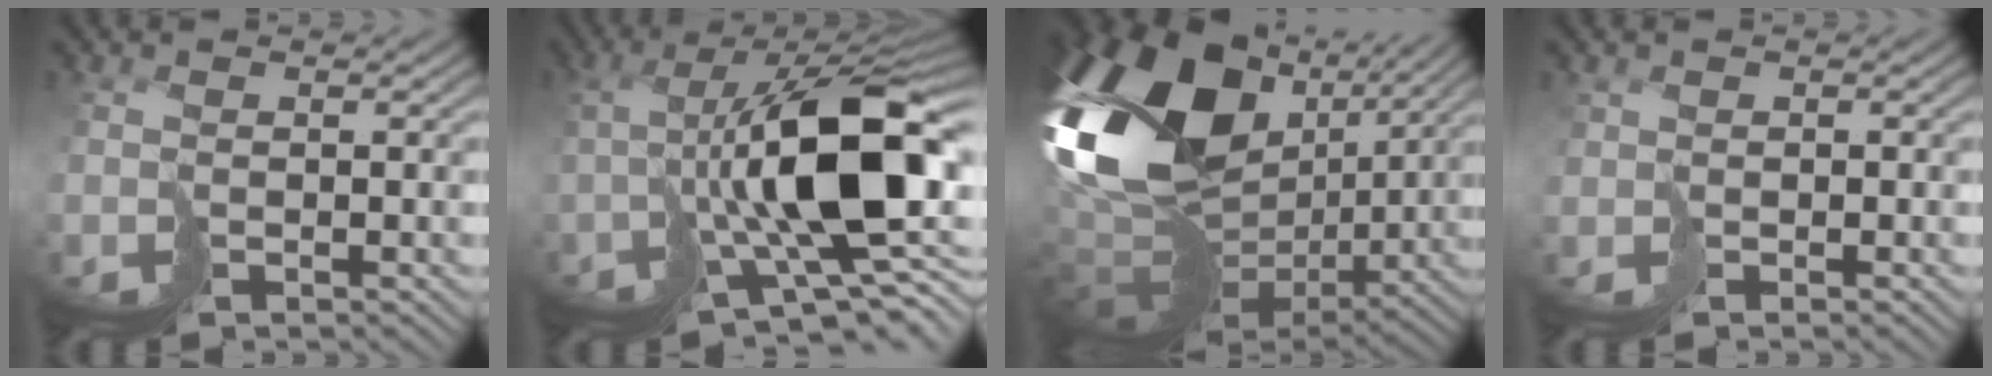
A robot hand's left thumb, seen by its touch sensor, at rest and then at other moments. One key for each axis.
{"total": 15.6, "fx": -0.6, "fy": 5.9, "fz": 14.4, "tx": -0.238, "ty": -0.005, "tz": -0.002}
{"total": 19.3, "fx": 3.5, "fy": 13.0, "fz": 13.9, "tx": -0.321, "ty": -0.017, "tz": 0.091}
{"total": 0.7, "fx": 0.2, "fy": 0.5, "fz": -0.4, "tx": 0.006, "ty": -0.004, "tz": -0.001}